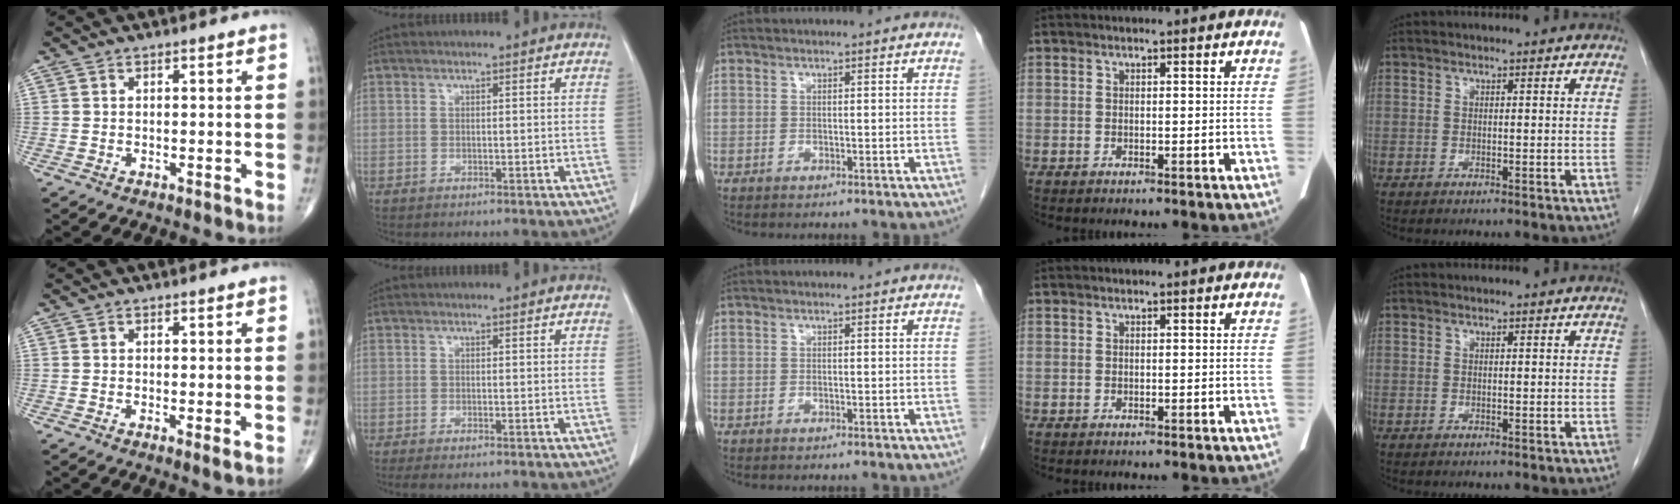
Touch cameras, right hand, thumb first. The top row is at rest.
{"thumb": {"total": 1.4, "force": [0.0, 0.2, 1.4], "torque": [-0.024, -0.006, -0.001]}, "index": {"total": 2.6, "force": [-2.2, 0.3, 1.5], "torque": [-0.020, -0.007, -0.032]}}